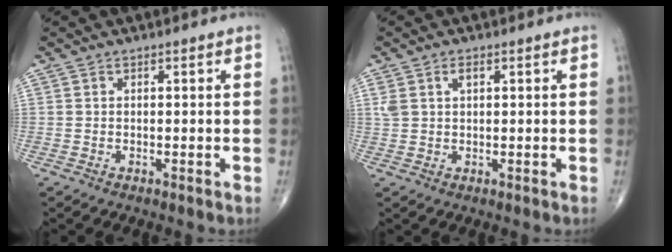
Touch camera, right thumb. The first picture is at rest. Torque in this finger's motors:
{"motor_torque": [0.30, 0.70, 0.33, 0.09, 0.02]}